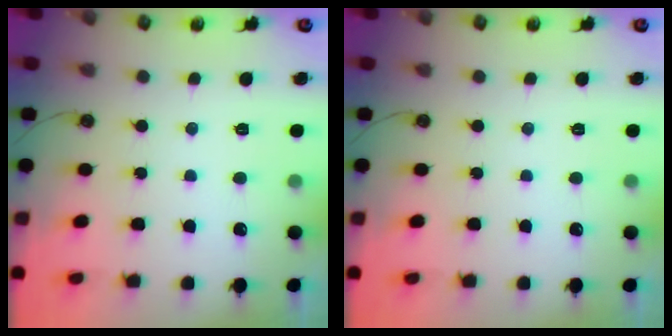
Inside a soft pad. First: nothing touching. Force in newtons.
{"total": 0.0}